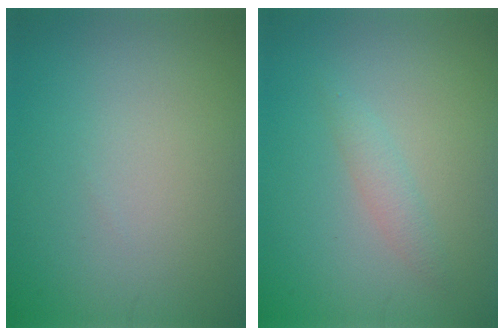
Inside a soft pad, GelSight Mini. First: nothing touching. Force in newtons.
{"total": 1.3, "press": 1.3, "slide": 0.0}